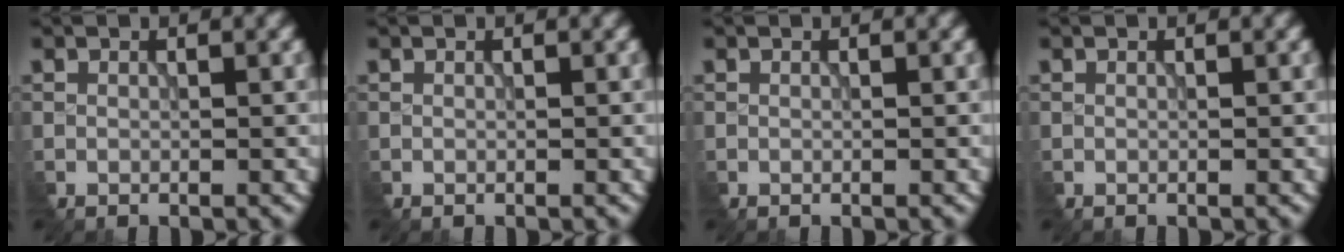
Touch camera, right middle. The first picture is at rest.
{"total": 0.0}
{"total": 0.0}
{"total": 0.0}